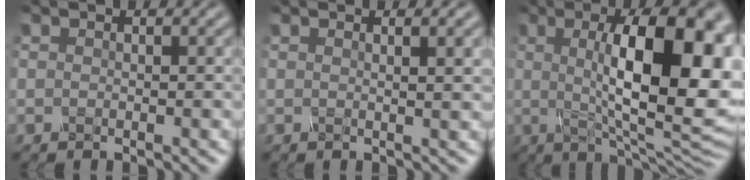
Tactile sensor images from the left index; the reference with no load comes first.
{"total": 3.1, "force": [1.1, 1.1, 2.7], "torque": [-0.021, 0.008, 0.006]}
{"total": 15.0, "force": [1.5, 4.9, 14.1], "torque": [-0.172, 0.010, 0.019]}